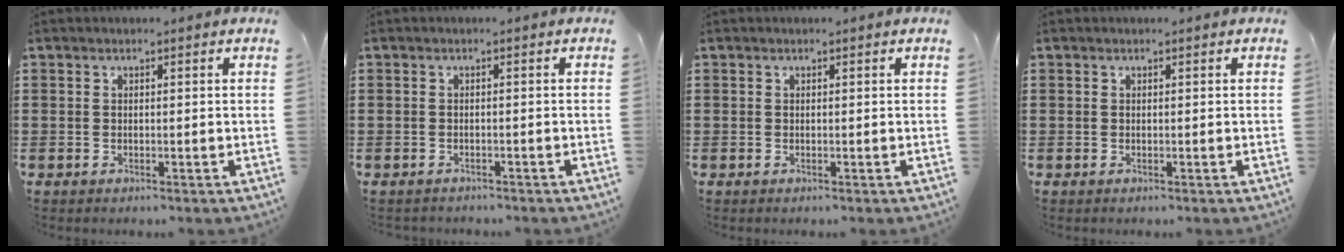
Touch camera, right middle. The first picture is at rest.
{"total": 0.8, "force": [-0.8, 0.1, -0.1], "torque": [-0.001, 0.001, -0.017]}
{"total": 0.0}
{"total": 0.0}